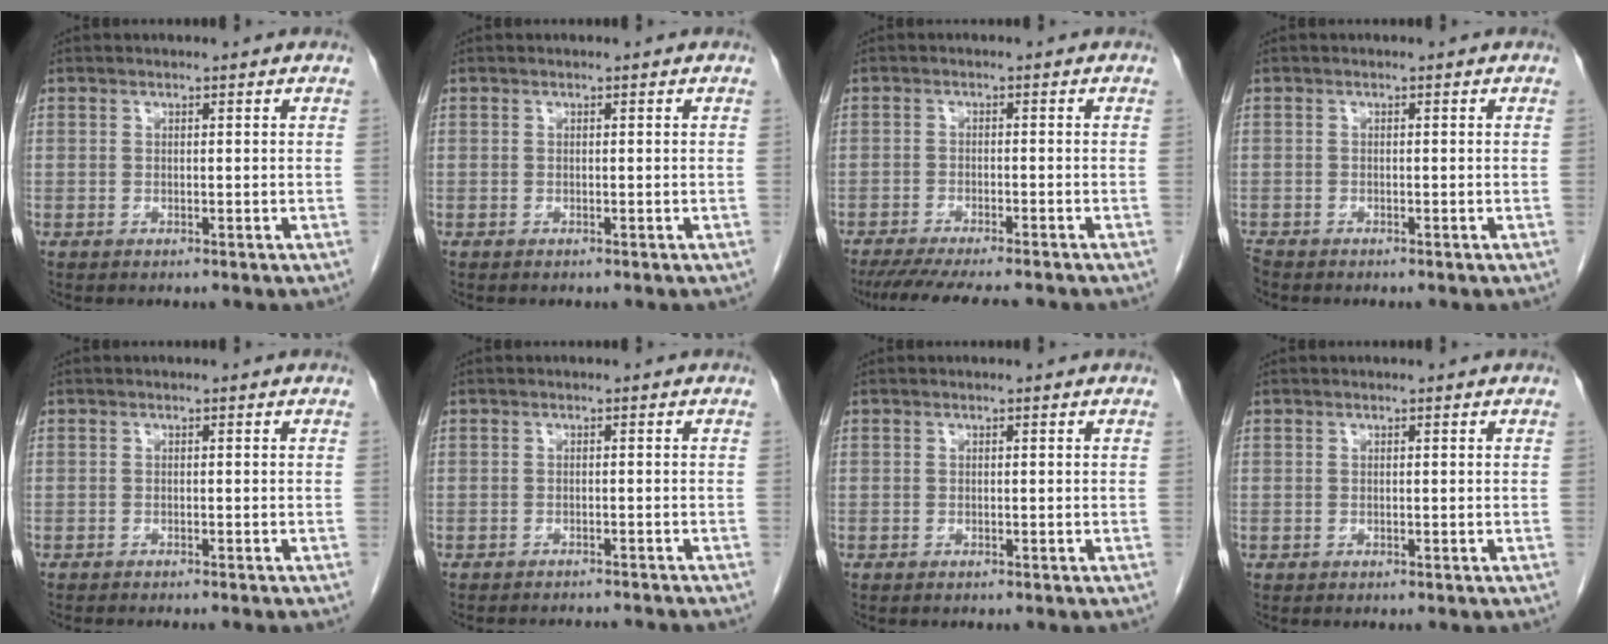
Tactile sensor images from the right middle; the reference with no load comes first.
{"total": 0.0}
{"total": 11.5, "force": [-9.9, 1.0, 5.7], "torque": [-0.078, -0.025, -0.141]}
{"total": 1.2, "force": [-1.1, 0.3, 0.2], "torque": [-0.010, -0.004, -0.021]}
{"total": 4.6, "force": [-4.1, 0.1, 2.1], "torque": [-0.018, -0.004, -0.054]}
{"total": 6.7, "force": [-6.5, 0.4, 1.5], "torque": [-0.016, -0.002, -0.078]}
{"total": 0.0}
{"total": 0.0}